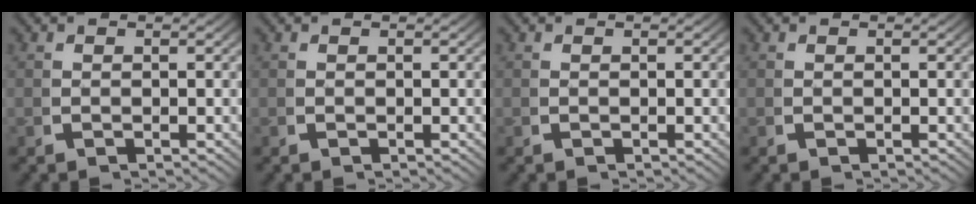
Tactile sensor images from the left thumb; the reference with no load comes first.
{"total": 0.0}
{"total": 0.0}
{"total": 0.0}